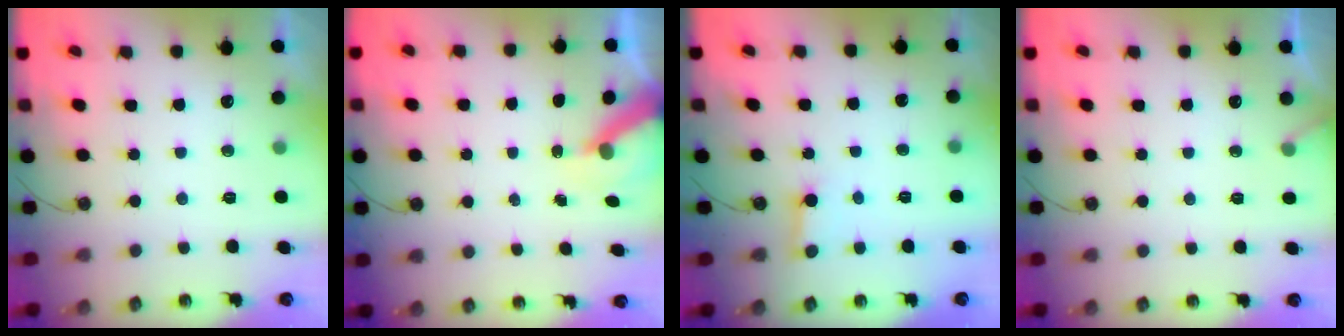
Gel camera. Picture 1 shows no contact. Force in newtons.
{"total": 6.2, "press": 6.1, "slide": 0.4}
{"total": 2.7, "press": 2.7, "slide": 0.1}
{"total": 3.9, "press": 3.9, "slide": 0.2}